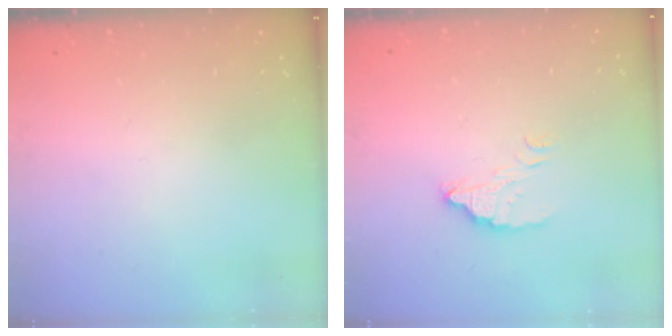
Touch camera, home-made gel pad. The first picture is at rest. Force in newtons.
{"total": 3.8, "press": 3.8, "slide": 0.1}